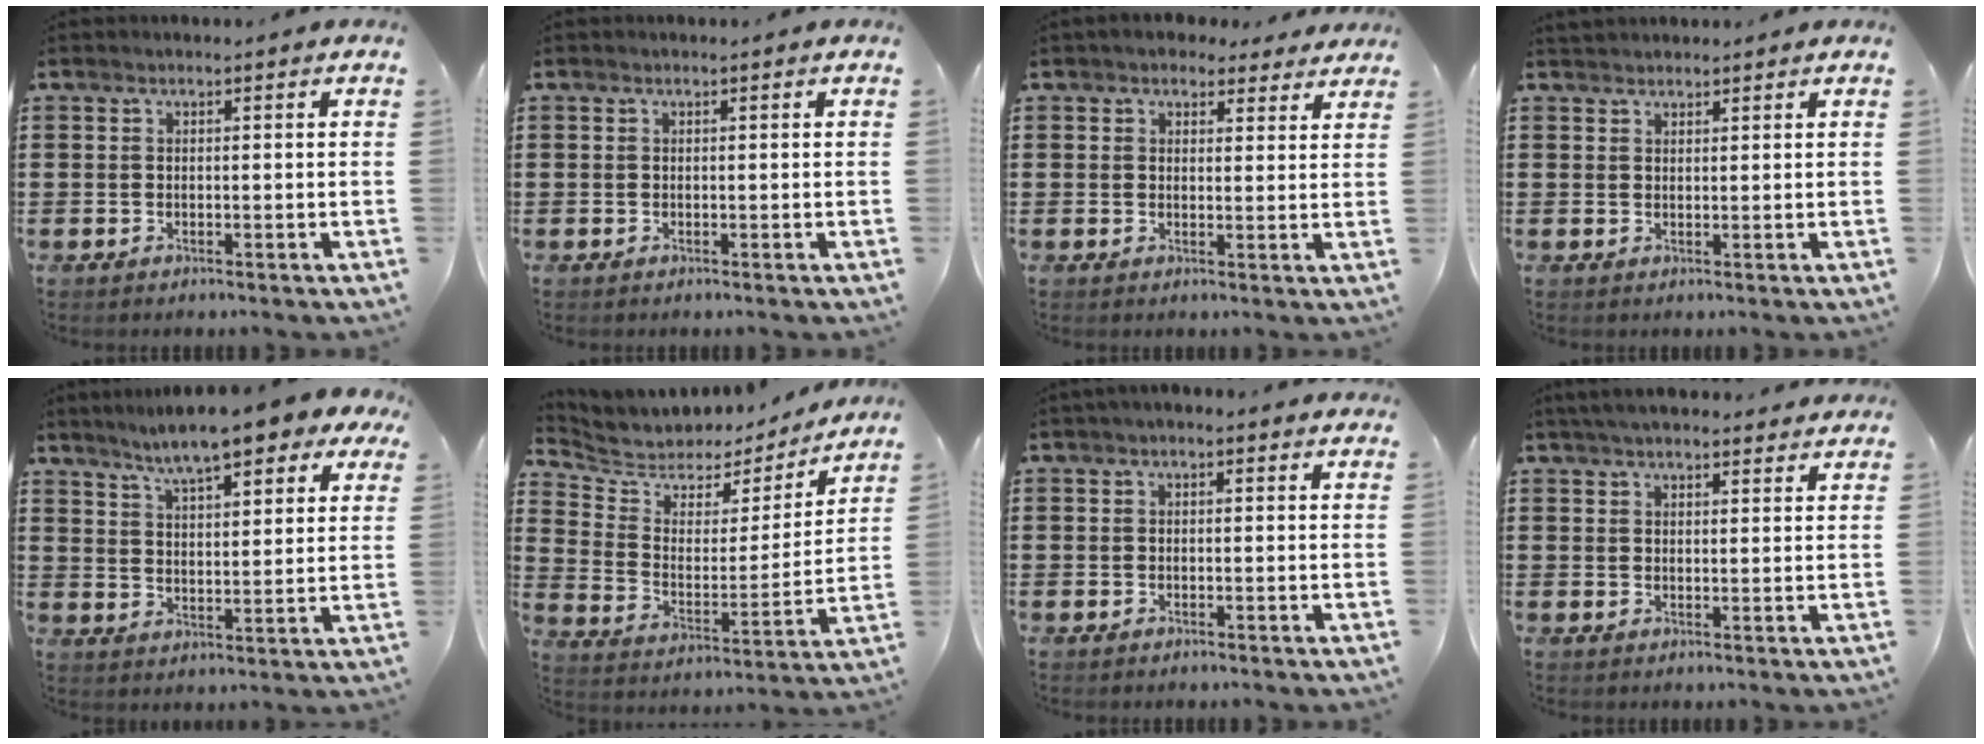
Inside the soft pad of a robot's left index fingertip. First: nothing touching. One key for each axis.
{"total": 0.0}
{"total": 3.2, "fx": 2.7, "fy": 1.6, "fz": 0.6, "tx": -0.014, "ty": -0.004, "tz": 0.049}
{"total": 1.5, "fx": 1.4, "fy": 0.6, "fz": -0.1, "tx": -0.002, "ty": 0.003, "tz": 0.029}
{"total": 8.9, "fx": 7.6, "fy": 1.1, "fz": 4.5, "tx": -0.097, "ty": -0.025, "tz": 0.131}
{"total": 5.0, "fx": 4.5, "fy": 2.3, "fz": -0.2, "tx": -0.038, "ty": -0.038, "tz": 0.072}
{"total": 1.1, "fx": 0.2, "fy": 0.7, "fz": 0.7, "tx": -0.016, "ty": 0.006, "tz": 0.003}
{"total": 3.8, "fx": 3.5, "fy": 0.7, "fz": 1.2, "tx": -0.033, "ty": -0.002, "tz": 0.065}